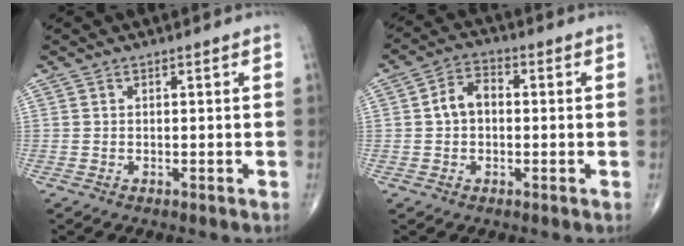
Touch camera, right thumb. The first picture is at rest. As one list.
[{"total": 5.6, "force": [0.1, 4.0, 3.9], "torque": [-0.063, 0.022, -0.007]}]